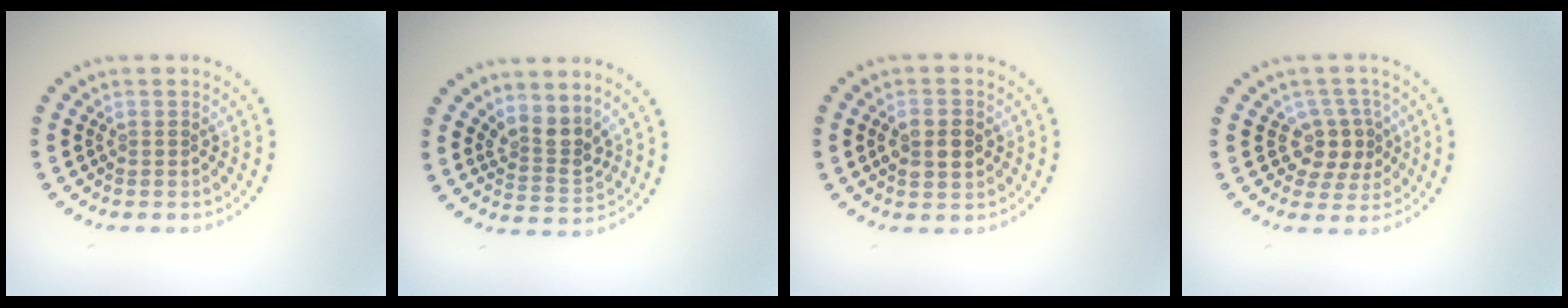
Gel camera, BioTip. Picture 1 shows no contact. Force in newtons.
{"total": 2.8, "press": 2.1, "slide": 1.9}
{"total": 2.7, "press": 2.7, "slide": 0.1}
{"total": 3.0, "press": 2.6, "slide": 1.6}